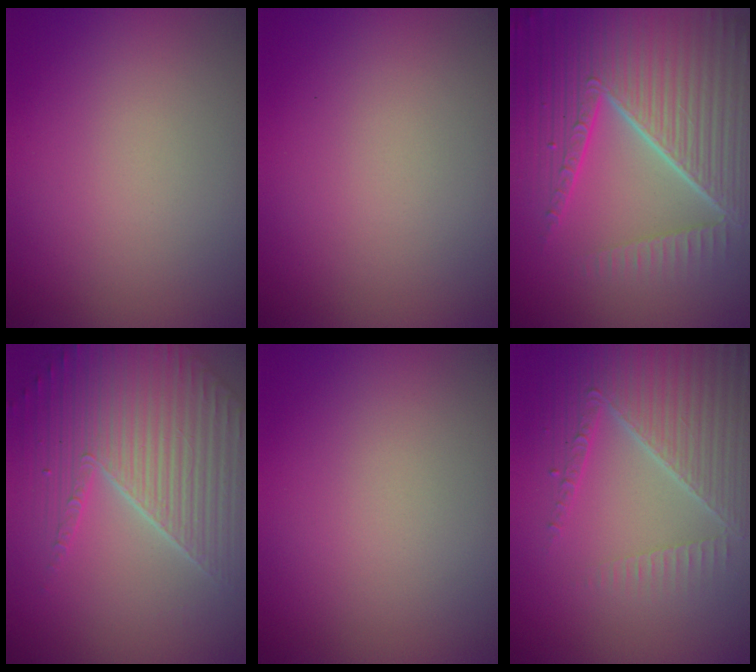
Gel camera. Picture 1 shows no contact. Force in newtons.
{"total": 0.0}
{"total": 10.8, "press": 6.7, "slide": 8.4}
{"total": 5.2, "press": 4.8, "slide": 2.1}
{"total": 0.0}
{"total": 5.3, "press": 4.5, "slide": 2.9}